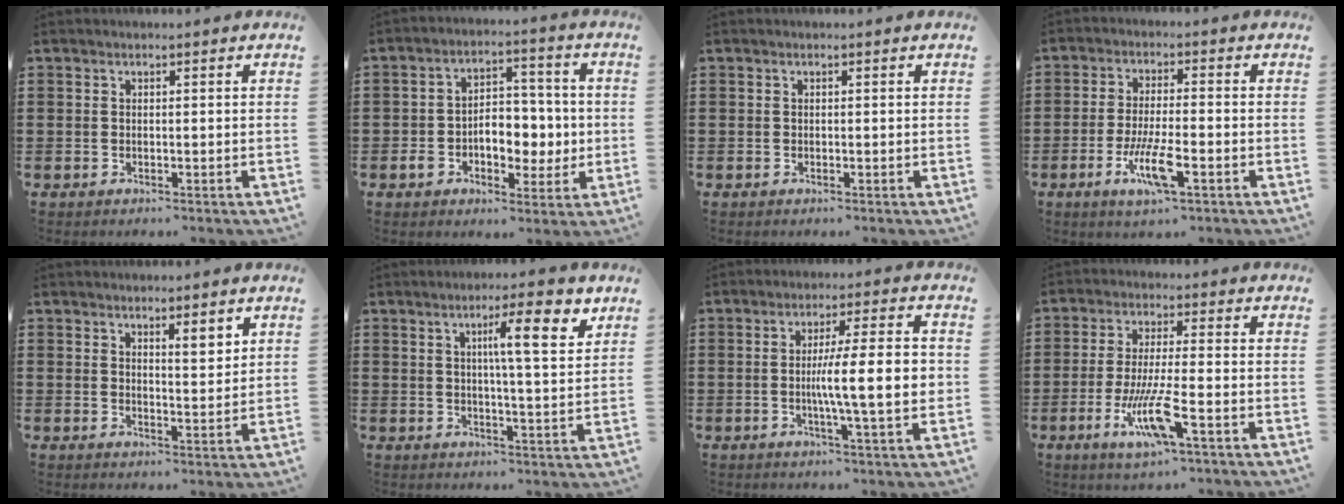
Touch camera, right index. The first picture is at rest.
{"total": 7.1, "force": [-1.4, 5.2, 4.7], "torque": [-0.068, 0.007, -0.028]}
{"total": 0.0}
{"total": 7.1, "force": [-3.1, 1.3, 6.2], "torque": [-0.127, -0.013, -0.058]}
{"total": 3.3, "force": [2.3, 0.9, 2.1], "torque": [-0.038, 0.004, 0.039]}
{"total": 9.0, "force": [4.4, 1.4, 7.8], "torque": [-0.129, -0.005, 0.064]}
{"total": 10.5, "force": [-0.7, 1.1, 10.4], "torque": [-0.162, -0.007, -0.017]}
{"total": 8.7, "force": [-3.6, 1.0, 7.9], "torque": [-0.160, -0.017, -0.069]}